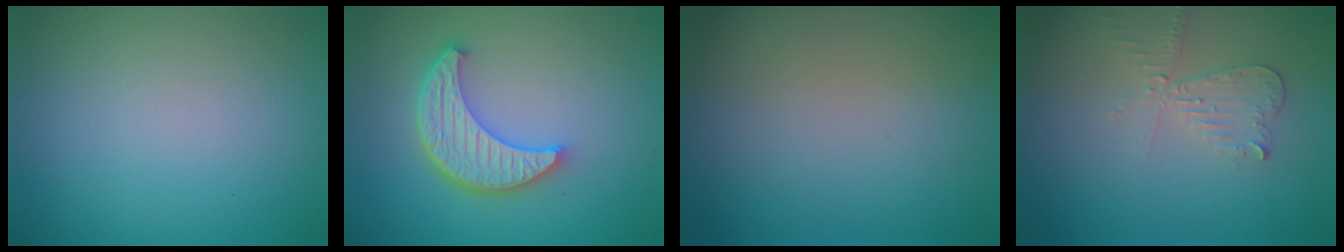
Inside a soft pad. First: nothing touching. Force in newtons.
{"total": 5.7, "press": 4.3, "slide": 3.7}
{"total": 0.0}
{"total": 2.6, "press": 2.5, "slide": 0.6}